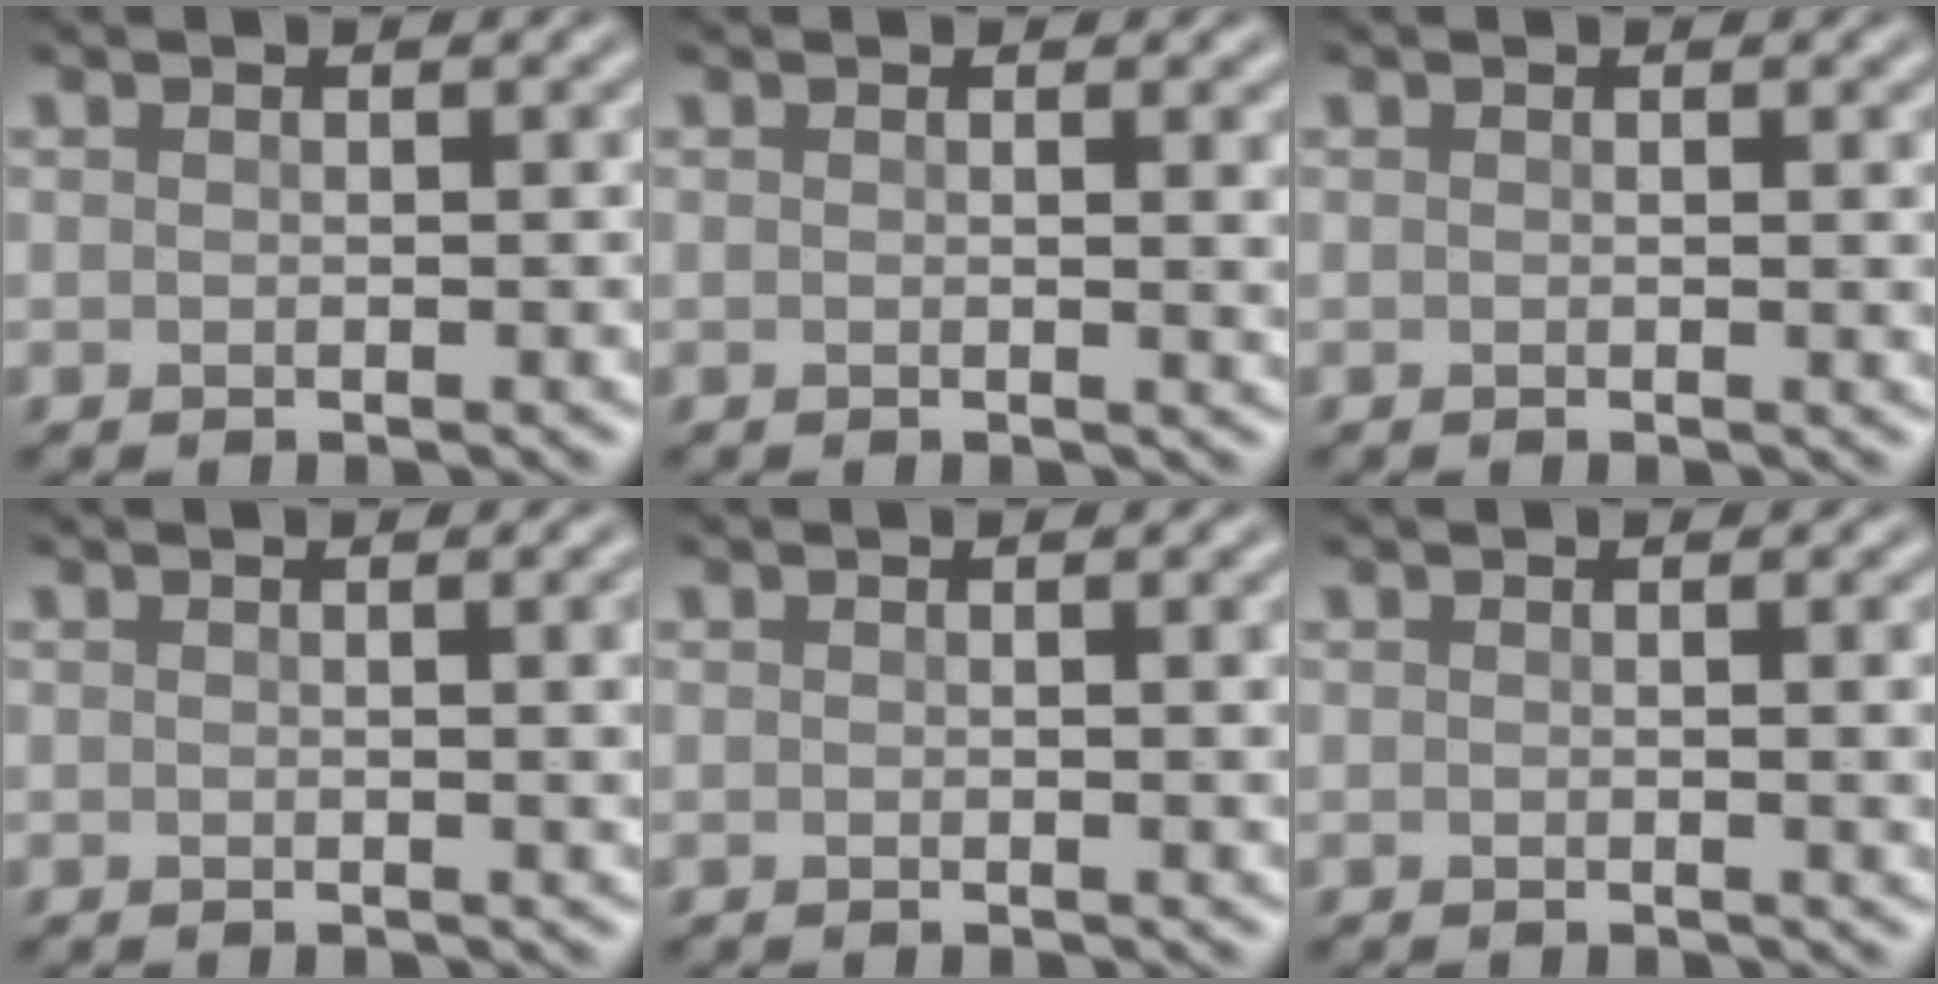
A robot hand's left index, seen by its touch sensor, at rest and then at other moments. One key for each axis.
{"total": 1.8, "fx": 0.5, "fy": 0.6, "fz": 1.6, "tx": -0.011, "ty": 0.001, "tz": 0.004}
{"total": 0.9, "fx": 0.2, "fy": 0.3, "fz": 0.9, "tx": -0.005, "ty": 0.000, "tz": 0.000}
{"total": 3.2, "fx": 0.5, "fy": 1.0, "fz": 3.0, "tx": -0.026, "ty": 0.007, "tz": 0.003}
{"total": 2.0, "fx": 0.5, "fy": 0.6, "fz": 1.9, "tx": -0.016, "ty": 0.004, "tz": 0.004}
{"total": 2.7, "fx": 0.3, "fy": 0.8, "fz": 2.6, "tx": -0.022, "ty": 0.003, "tz": 0.000}